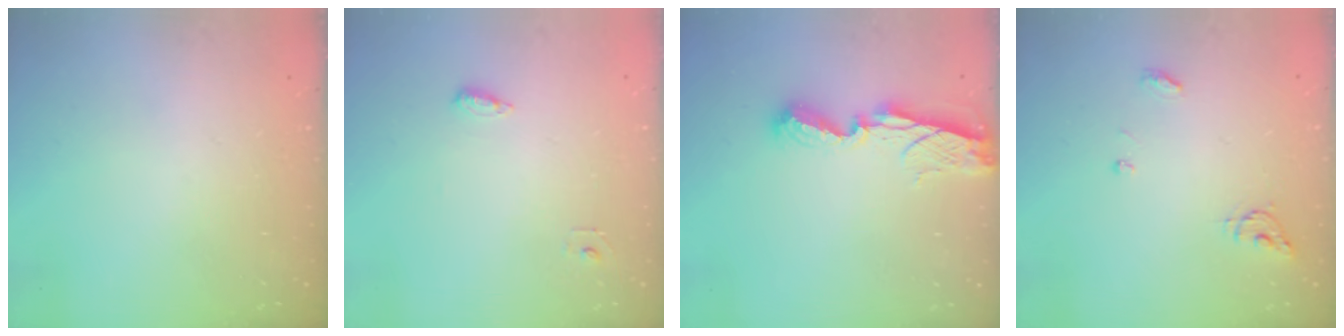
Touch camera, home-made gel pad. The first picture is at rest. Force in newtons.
{"total": 5.4, "press": 5.3, "slide": 1.2}
{"total": 8.4, "press": 8.4, "slide": 1.1}
{"total": 5.3, "press": 5.3, "slide": 0.4}